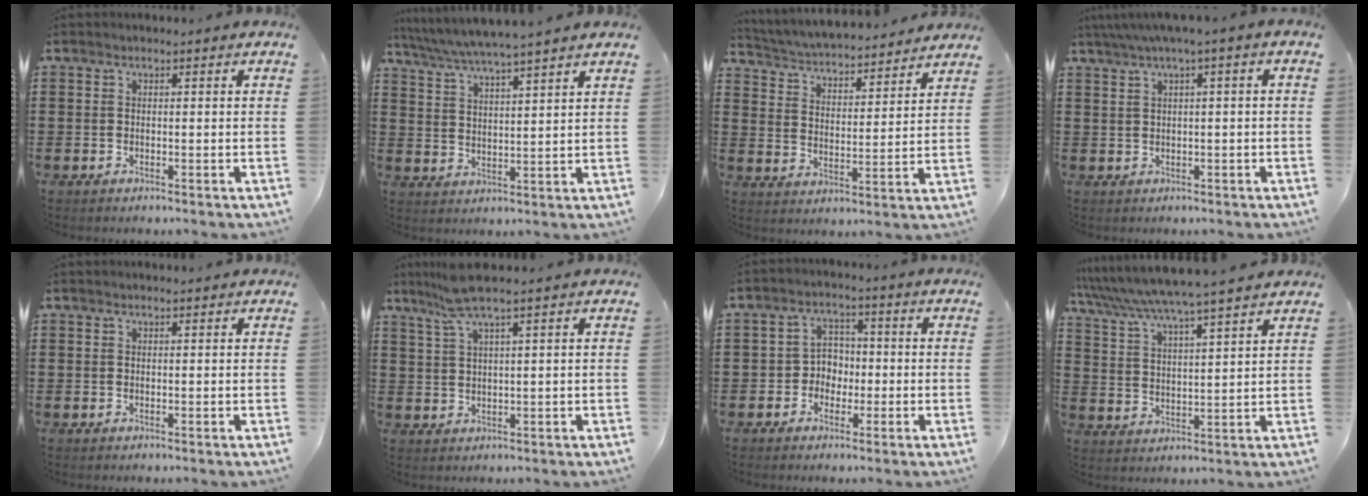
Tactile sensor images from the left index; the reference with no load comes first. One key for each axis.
{"total": 4.6, "fx": 4.3, "fy": -0.8, "fz": 1.6, "tx": -0.047, "ty": -0.027, "tz": 0.071}
{"total": 4.1, "fx": 4.1, "fy": -0.2, "fz": 0.4, "tx": -0.032, "ty": -0.036, "tz": 0.064}
{"total": 2.2, "fx": 0.0, "fy": 0.0, "fz": 2.2, "tx": -0.039, "ty": -0.002, "tz": -0.001}
{"total": 0.0}
{"total": 5.3, "fx": 3.7, "fy": 0.0, "fz": 3.8, "tx": -0.085, "ty": 0.000, "tz": 0.067}
{"total": 3.9, "fx": -1.3, "fy": 3.5, "fz": 1.3, "tx": -0.037, "ty": 0.011, "tz": -0.031}
{"total": 5.7, "fx": 5.2, "fy": -1.0, "fz": 2.1, "tx": -0.065, "ty": -0.038, "tz": 0.084}